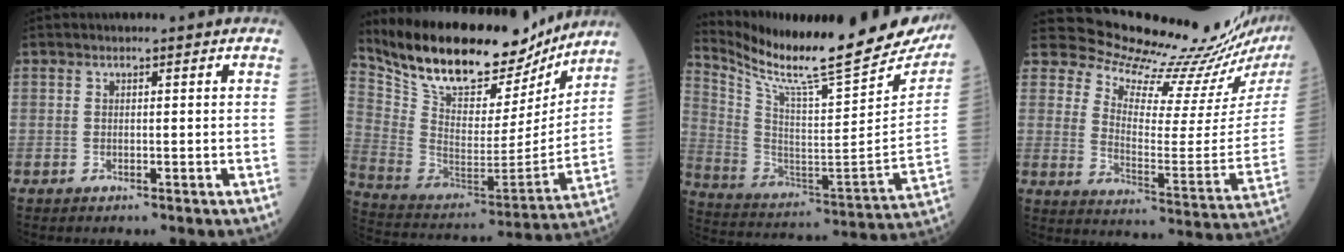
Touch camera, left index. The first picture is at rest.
{"total": 23.7, "force": [20.4, 7.1, 9.7], "torque": [-0.181, -0.017, 0.325]}
{"total": 27.6, "force": [24.3, 3.0, 12.8], "torque": [-0.229, -0.092, 0.350]}
{"total": 18.3, "force": [17.8, 0.0, 4.1], "torque": [-0.076, -0.122, 0.235]}